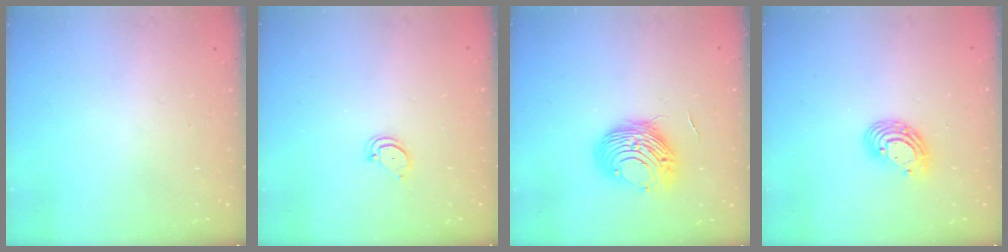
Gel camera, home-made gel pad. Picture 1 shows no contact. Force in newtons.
{"total": 3.0, "press": 3.0, "slide": 0.3}
{"total": 10.4, "press": 10.4, "slide": 0.4}
{"total": 9.2, "press": 9.1, "slide": 1.6}